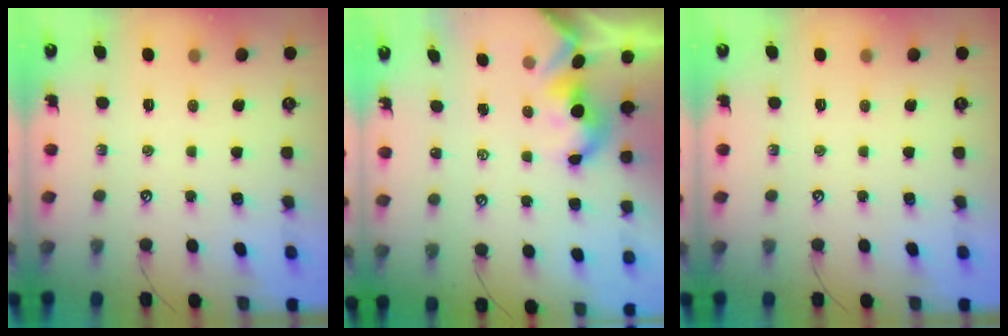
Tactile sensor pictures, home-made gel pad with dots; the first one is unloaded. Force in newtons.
{"total": 2.4, "press": 2.4, "slide": 0.1}
{"total": 0.0}